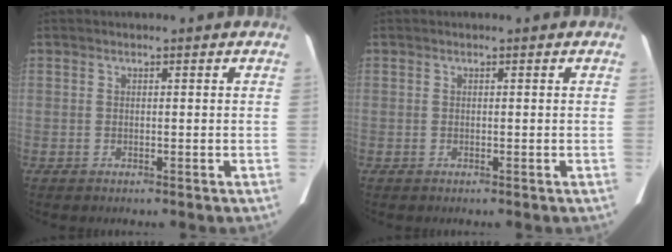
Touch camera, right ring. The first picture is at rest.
{"total": 0.0}